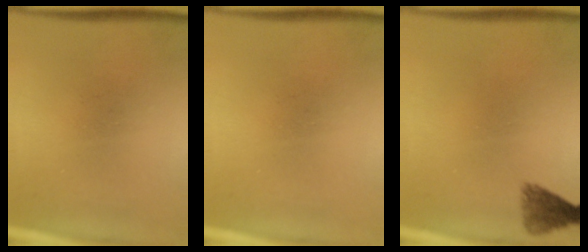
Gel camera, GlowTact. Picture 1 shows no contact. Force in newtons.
{"total": 0.0}
{"total": 3.0}